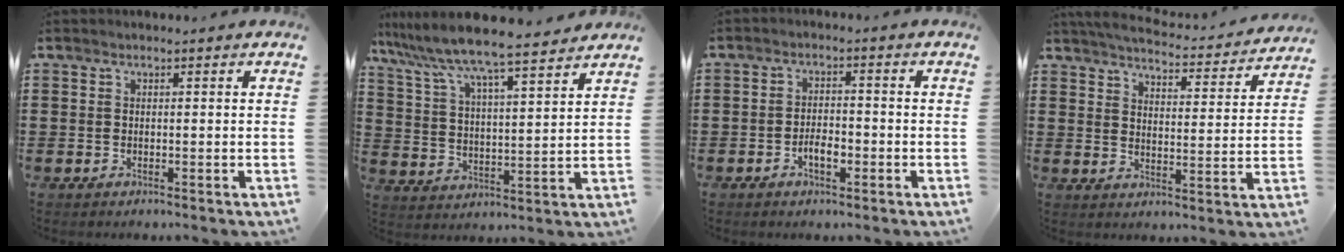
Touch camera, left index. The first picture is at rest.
{"total": 7.4, "force": [6.9, -0.3, 2.7], "torque": [-0.082, -0.047, 0.114]}
{"total": 3.4, "force": [-1.4, 1.5, 2.7], "torque": [-0.049, 0.006, -0.026]}
{"total": 5.2, "force": [5.0, 0.0, 1.2], "torque": [-0.041, -0.040, 0.084]}